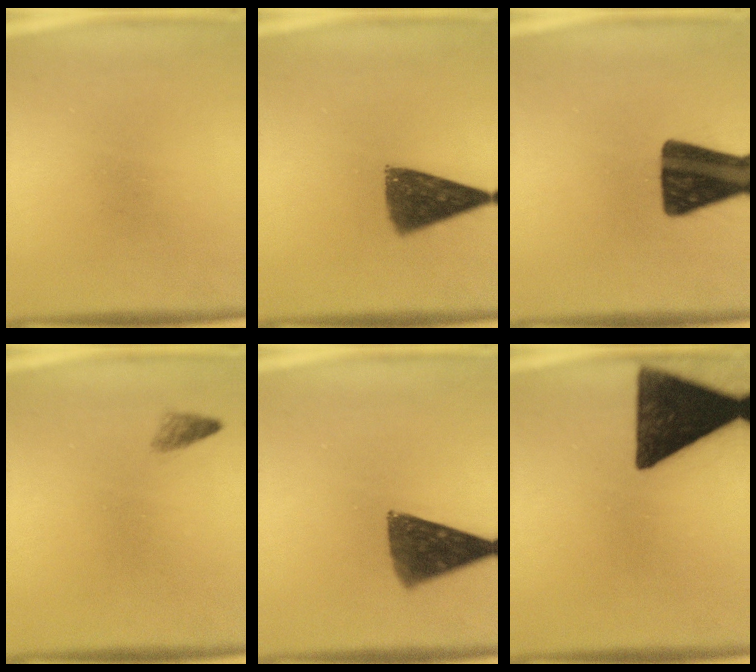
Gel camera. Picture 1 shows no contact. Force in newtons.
{"total": 9.6}
{"total": 16.4}
{"total": 1.1}
{"total": 10.4}
{"total": 16.8}